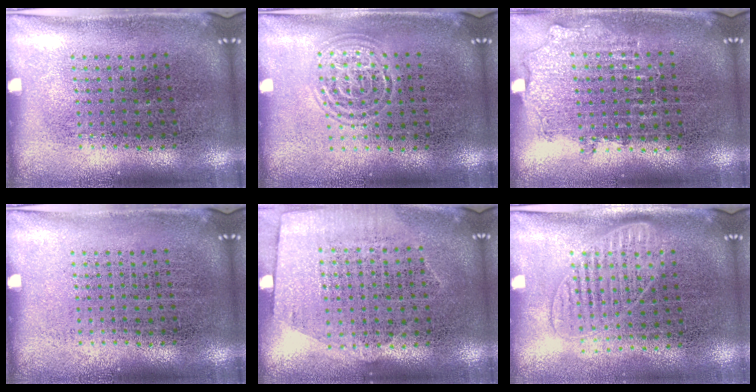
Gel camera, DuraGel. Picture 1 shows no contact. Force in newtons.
{"total": 1.3, "press": 1.3, "slide": 0.2}
{"total": 0.9, "press": 0.8, "slide": 0.2}
{"total": 0.0}
{"total": 1.2, "press": 1.0, "slide": 0.7}
{"total": 1.3, "press": 1.2, "slide": 0.5}